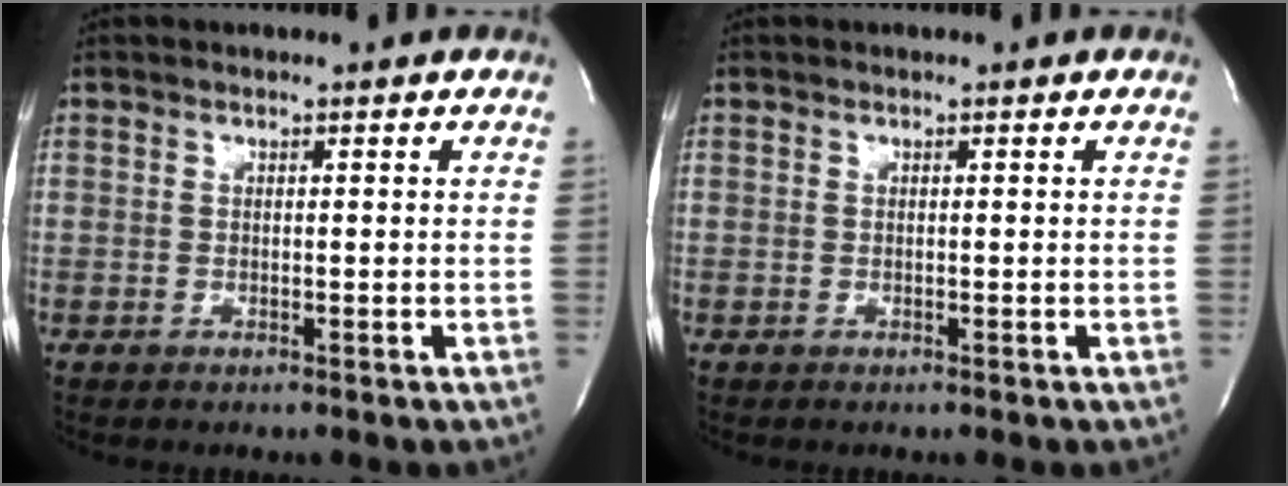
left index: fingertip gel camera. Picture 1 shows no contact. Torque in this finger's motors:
{"motor_torque": [-0.03, 0.03, 0.00, 0.00]}